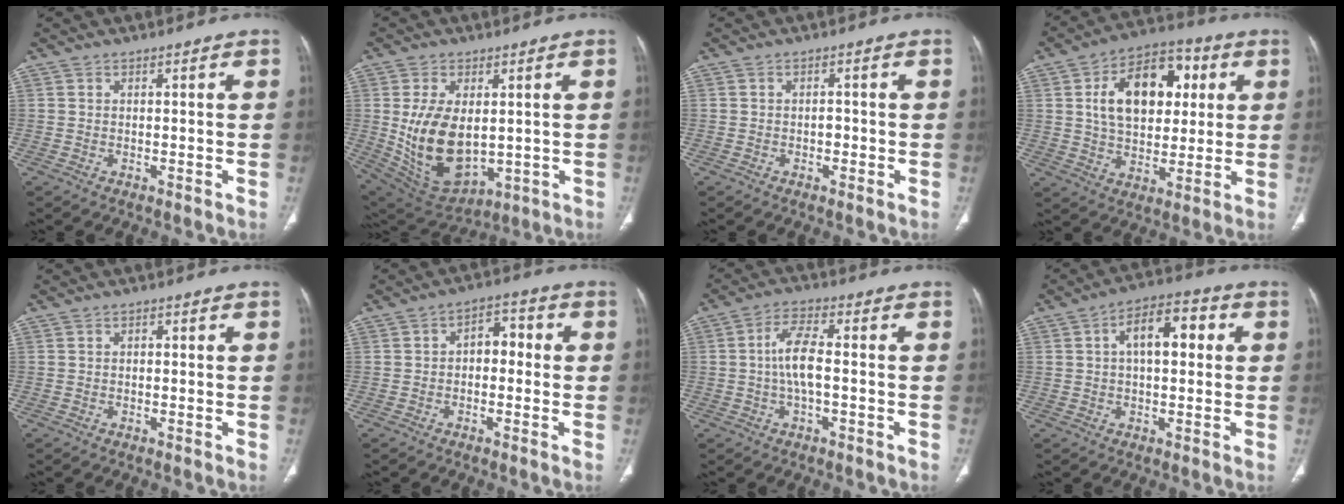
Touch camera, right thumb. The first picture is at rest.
{"total": 15.8, "force": [0.4, 9.4, 12.6], "torque": [-0.219, -0.014, 0.039]}
{"total": 1.4, "force": [-0.4, 0.9, 1.0], "torque": [-0.010, 0.003, -0.007]}
{"total": 17.6, "force": [4.2, 11.2, 12.9], "torque": [-0.172, 0.008, 0.068]}
{"total": 0.6, "force": [0.1, 0.4, 0.5], "torque": [0.000, 0.001, -0.001]}
{"total": 5.4, "force": [-0.1, 3.6, 4.1], "torque": [-0.031, 0.023, -0.014]}
{"total": 6.5, "force": [-0.5, 2.3, 6.0], "torque": [-0.130, 0.016, -0.015]}
{"total": 9.9, "force": [1.9, 5.1, 8.3], "torque": [-0.111, 0.025, 0.022]}